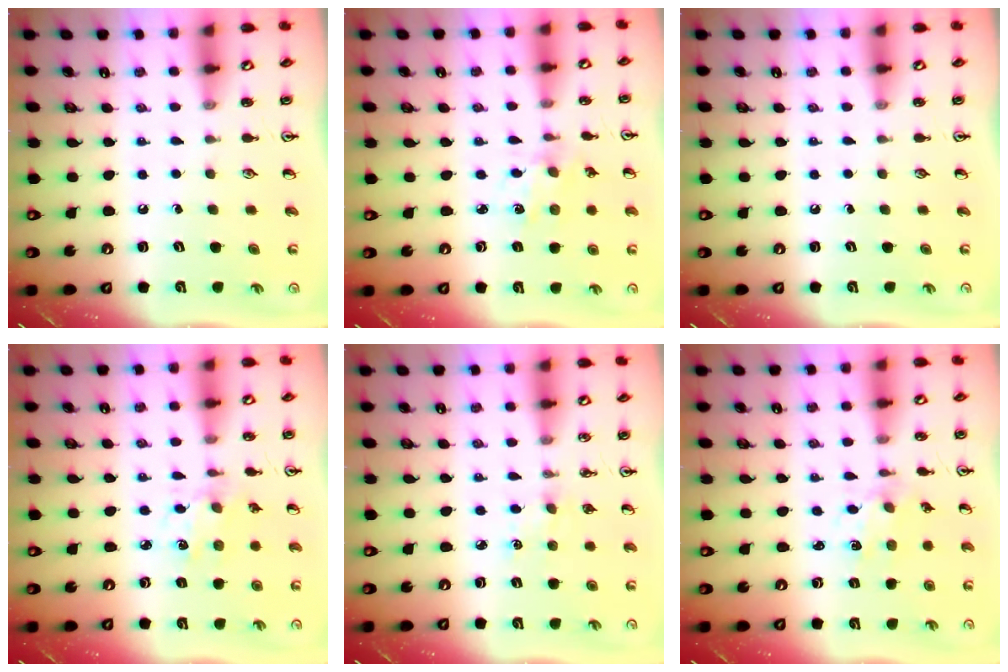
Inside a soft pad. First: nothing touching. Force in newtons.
{"total": 1.3, "press": 1.3, "slide": 0.1}
{"total": 0.0}
{"total": 2.1, "press": 2.0, "slide": 0.6}
{"total": 2.7, "press": 2.7, "slide": 0.4}
{"total": 2.4, "press": 2.4, "slide": 0.4}